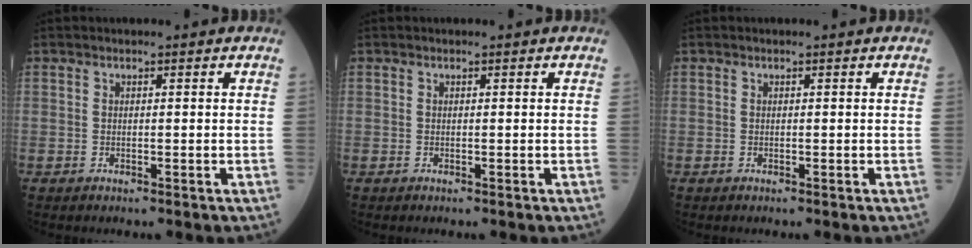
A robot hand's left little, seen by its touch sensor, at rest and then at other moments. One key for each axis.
{"total": 0.0}
{"total": 0.0}